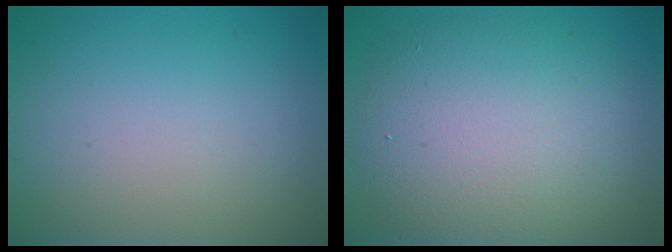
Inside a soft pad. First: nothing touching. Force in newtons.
{"total": 9.1, "press": 9.1, "slide": 0.1}